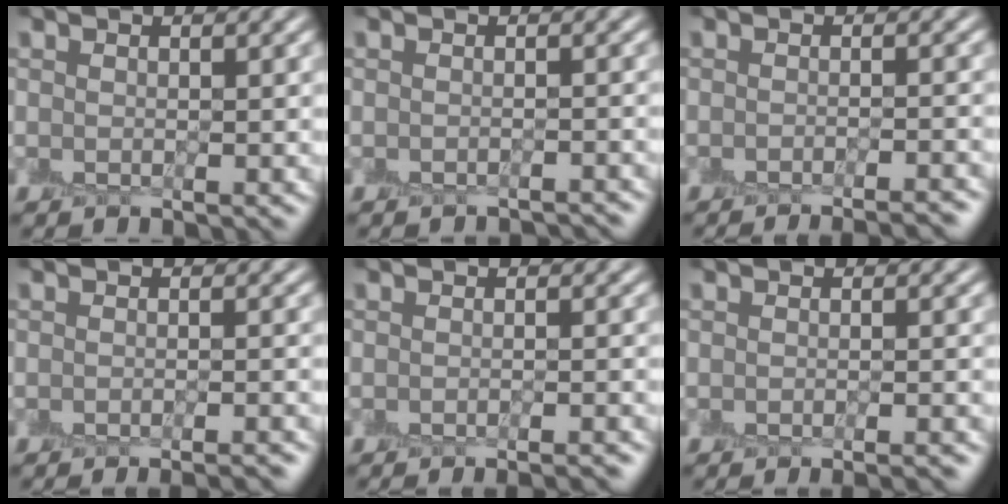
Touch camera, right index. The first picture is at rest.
{"total": 2.2, "force": [-2.2, 0.0, -0.2], "torque": [0.006, -0.013, -0.031]}
{"total": 4.3, "force": [-3.9, 0.6, 1.8], "torque": [-0.016, 0.001, -0.044]}
{"total": 3.3, "force": [-3.1, 0.3, 1.3], "torque": [-0.010, -0.007, -0.034]}
{"total": 3.1, "force": [-2.9, 0.2, 1.1], "torque": [-0.009, -0.010, -0.034]}
{"total": 2.5, "force": [-2.3, 0.1, 0.9], "torque": [-0.003, -0.011, -0.028]}